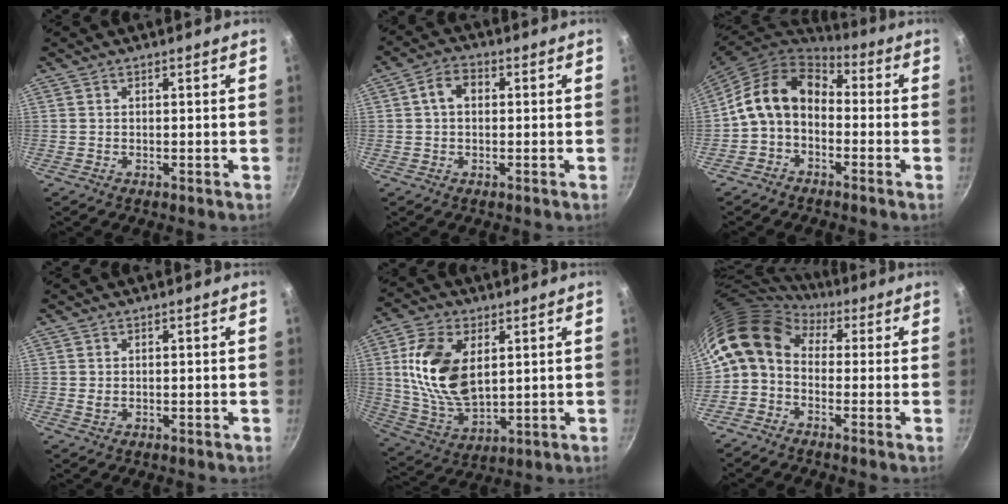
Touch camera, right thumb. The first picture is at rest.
{"total": 4.8, "force": [0.7, 3.4, 3.3], "torque": [-0.049, 0.012, 0.002]}
{"total": 12.7, "force": [-1.2, 9.3, 8.5], "torque": [-0.137, 0.052, -0.042]}
{"total": 0.8, "force": [0.3, 0.4, 0.6], "torque": [-0.010, -0.003, 0.004]}
{"total": 16.2, "force": [3.6, 9.6, 12.6], "torque": [-0.227, -0.017, 0.077]}
{"total": 9.7, "force": [2.1, 7.2, 6.3], "torque": [-0.103, 0.025, 0.014]}